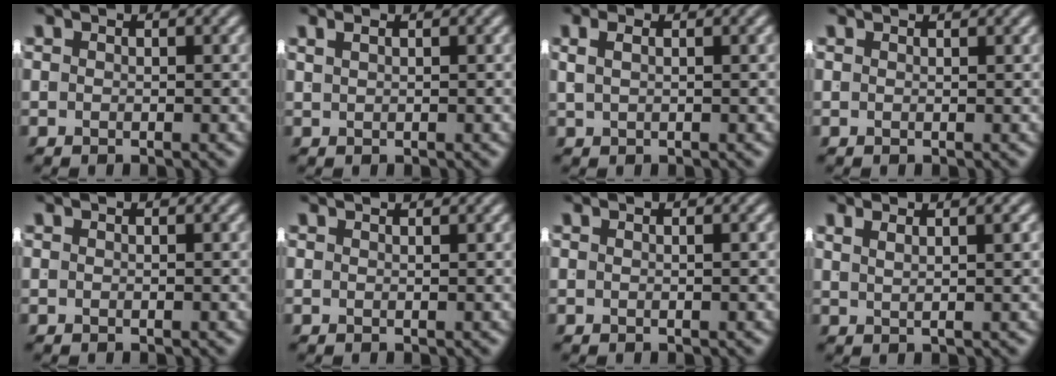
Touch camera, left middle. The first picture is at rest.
{"total": 1.1, "force": [0.4, -1.0, 0.2], "torque": [0.008, 0.002, 0.015]}
{"total": 1.3, "force": [0.6, -0.3, 1.1], "torque": [-0.012, 0.004, 0.015]}
{"total": 0.8, "force": [0.6, -0.5, -0.1], "torque": [0.011, 0.000, 0.011]}
{"total": 0.0}
{"total": 1.2, "force": [0.9, -0.8, 0.0], "torque": [0.012, 0.000, 0.016]}
{"total": 0.8, "force": [0.1, -0.7, 0.2], "torque": [-0.001, 0.001, 0.002]}
{"total": 2.0, "force": [1.1, -1.3, 1.0], "torque": [-0.008, -0.003, 0.032]}